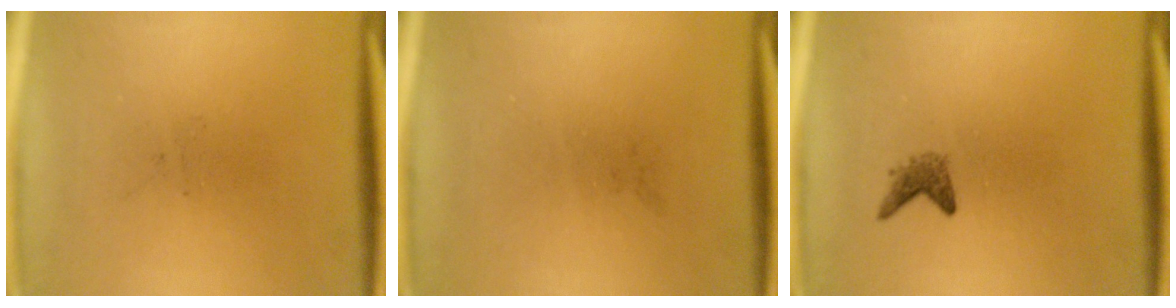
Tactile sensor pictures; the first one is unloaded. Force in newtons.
{"total": 0.0}
{"total": 1.4}